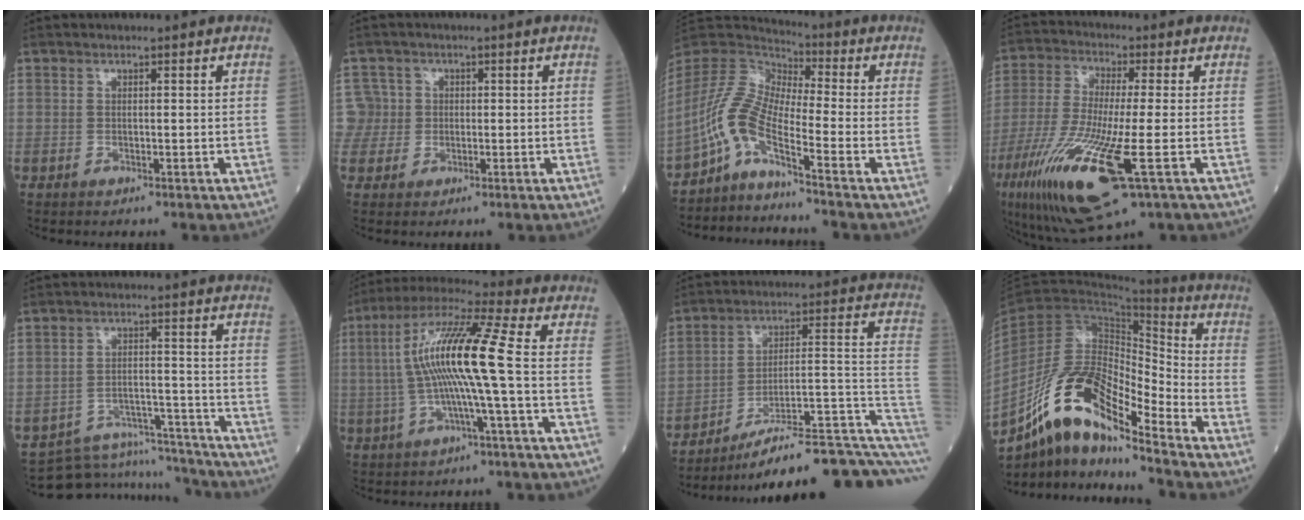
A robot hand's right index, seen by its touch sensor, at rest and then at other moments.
{"total": 4.3, "force": [0.4, 4.3, -0.4], "torque": [0.026, 0.015, 0.006]}
{"total": 8.2, "force": [-5.1, 1.0, 6.3], "torque": [-0.145, 0.010, -0.106]}
{"total": 18.3, "force": [-6.9, 2.7, 16.8], "torque": [-0.369, -0.053, -0.122]}
{"total": 11.5, "force": [-11.2, 2.6, -0.6], "torque": [0.013, 0.040, -0.166]}
{"total": 13.3, "force": [0.0, -0.5, 13.3], "torque": [-0.260, 0.022, -0.007]}
{"total": 20.8, "force": [-15.0, 2.1, 14.2], "torque": [-0.126, 0.050, -0.216]}
{"total": 14.6, "force": [-10.3, 3.2, 9.8], "torque": [-0.199, 0.018, -0.183]}